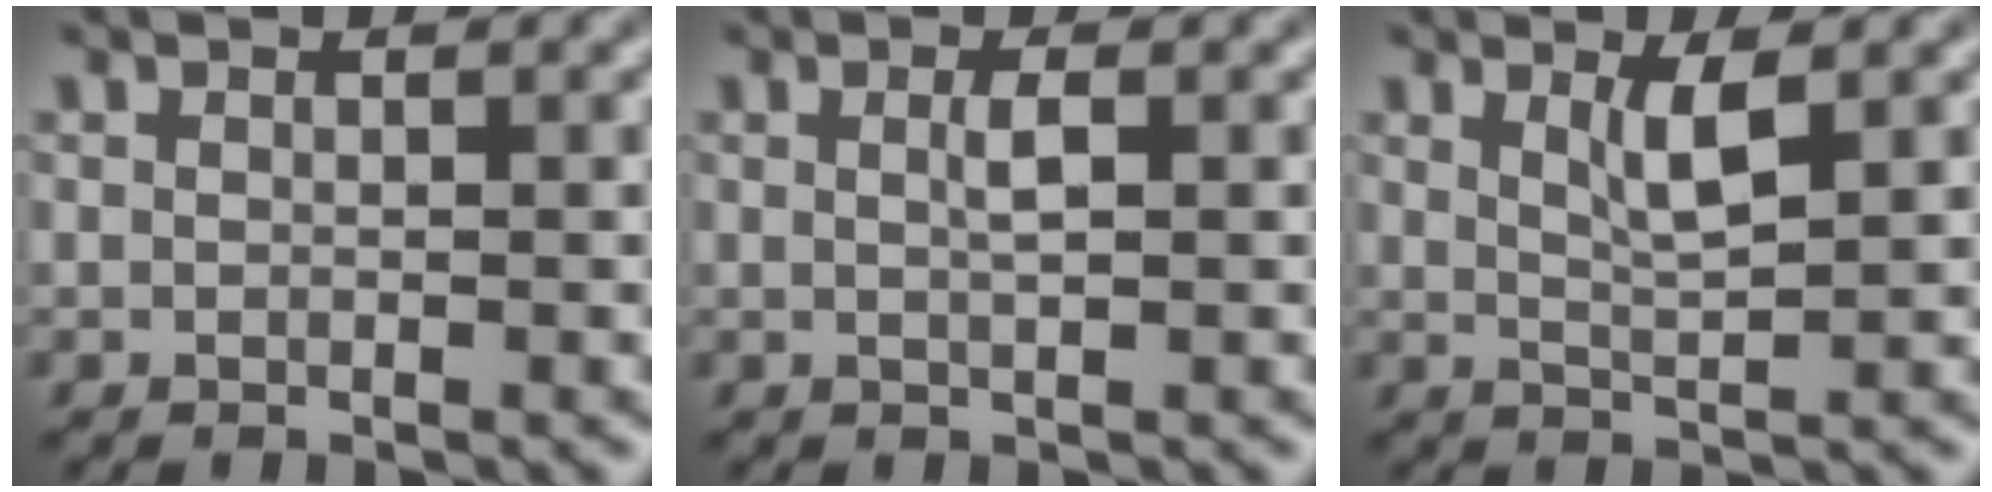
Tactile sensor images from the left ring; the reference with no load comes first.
{"total": 1.3, "force": [0.3, 0.2, 1.3], "torque": [-0.025, 0.004, 0.004]}
{"total": 2.5, "force": [1.2, 0.5, 2.1], "torque": [-0.036, -0.005, 0.021]}